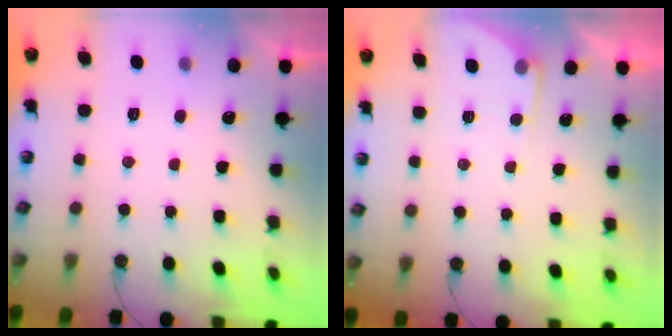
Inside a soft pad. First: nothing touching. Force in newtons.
{"total": 3.9, "press": 3.8, "slide": 0.6}